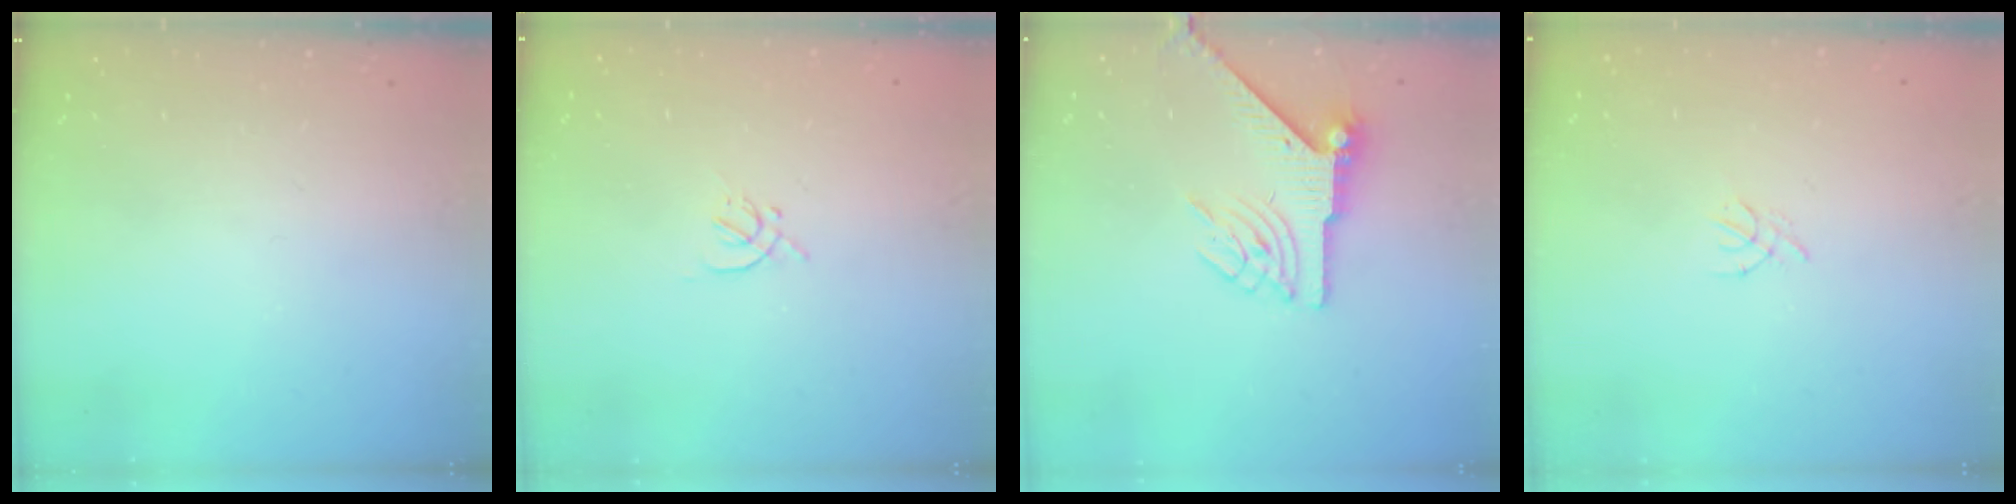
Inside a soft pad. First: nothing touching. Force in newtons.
{"total": 1.7, "press": 1.7, "slide": 0.5}
{"total": 6.5, "press": 6.4, "slide": 1.0}
{"total": 0.8, "press": 0.7, "slide": 0.3}